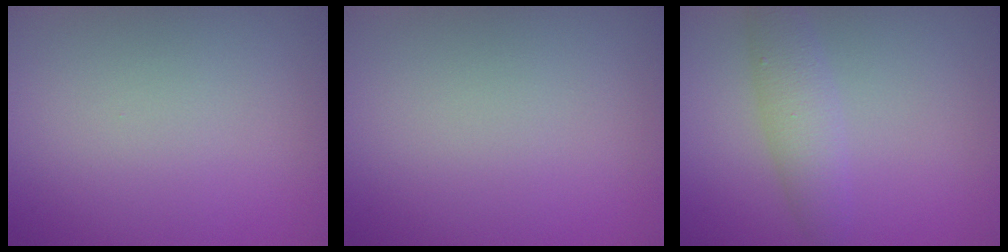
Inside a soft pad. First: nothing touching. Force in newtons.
{"total": 0.0}
{"total": 3.1, "press": 3.1, "slide": 0.1}